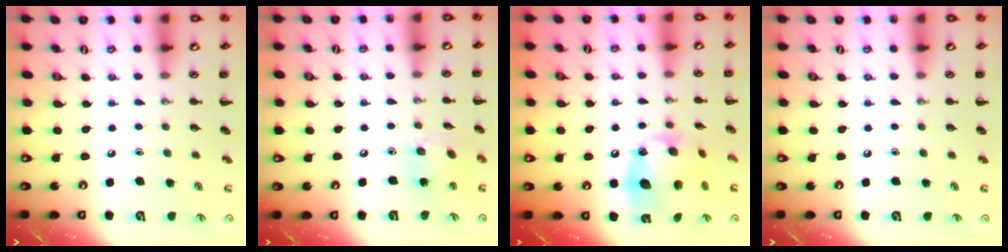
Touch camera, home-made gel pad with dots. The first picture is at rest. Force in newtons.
{"total": 9.4, "press": 9.2, "slide": 1.9}
{"total": 13.7, "press": 13.6, "slide": 1.7}
{"total": 0.0}